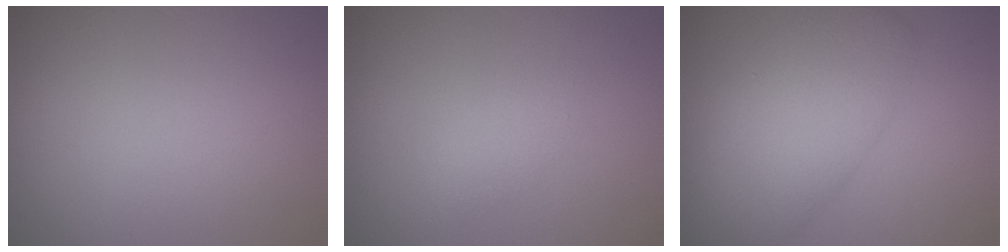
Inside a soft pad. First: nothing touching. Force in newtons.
{"total": 1.2, "press": 1.2, "slide": 0.0}
{"total": 7.4, "press": 7.3, "slide": 0.3}